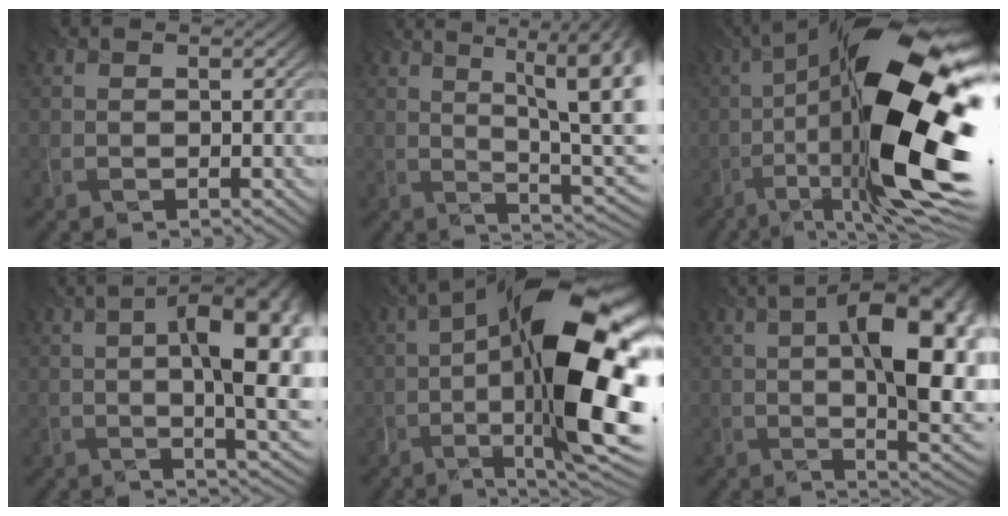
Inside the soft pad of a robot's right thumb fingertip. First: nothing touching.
{"total": 15.1, "force": [5.1, 4.2, 13.6], "torque": [-0.186, 0.039, 0.092]}
{"total": 20.7, "force": [-2.4, 5.3, 19.9], "torque": [-0.346, 0.012, -0.039]}
{"total": 14.1, "force": [1.1, 4.4, 13.4], "torque": [-0.172, 0.009, 0.014]}
{"total": 18.6, "force": [-1.7, 5.0, 17.8], "torque": [-0.288, 0.018, -0.022]}
{"total": 15.4, "force": [1.8, 5.6, 14.3], "torque": [-0.188, 0.017, 0.025]}